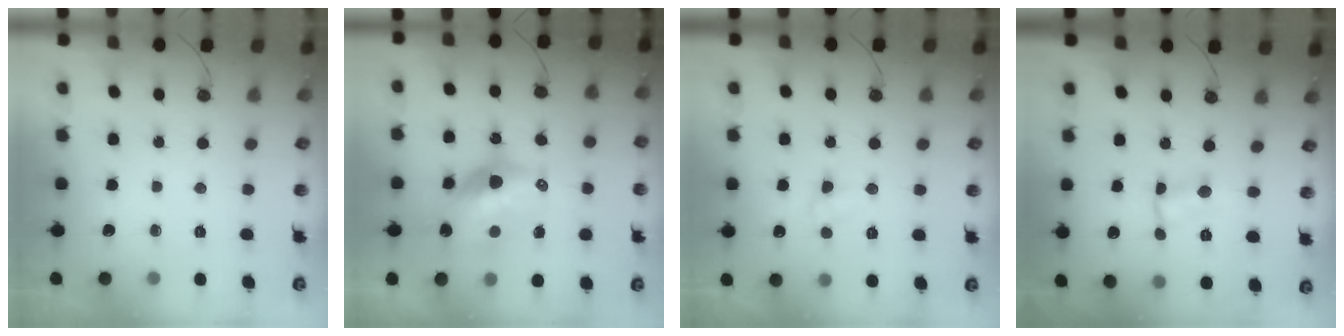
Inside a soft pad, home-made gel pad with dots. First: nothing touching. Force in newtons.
{"total": 13.1, "press": 13.1, "slide": 0.9}
{"total": 3.7, "press": 3.7, "slide": 0.3}
{"total": 1.4, "press": 1.4, "slide": 0.0}